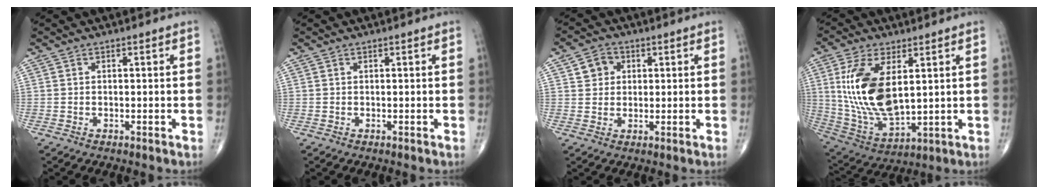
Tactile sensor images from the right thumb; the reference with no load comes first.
{"total": 0.0}
{"total": 4.3, "force": [1.4, 3.7, 1.5], "torque": [-0.003, -0.001, 0.019]}
{"total": 17.1, "force": [3.6, 8.4, 14.5], "torque": [-0.283, -0.020, 0.084]}